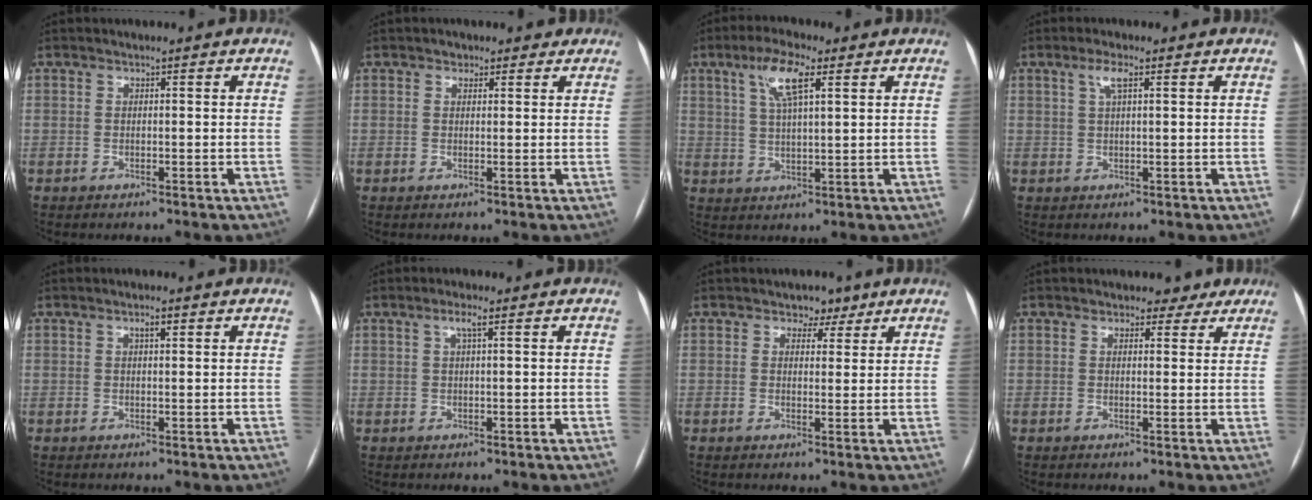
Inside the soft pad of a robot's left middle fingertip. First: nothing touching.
{"total": 2.2, "force": [1.5, 1.6, 0.4], "torque": [0.000, 0.006, 0.016]}
{"total": 7.2, "force": [3.4, 1.5, 6.1], "torque": [-0.121, 0.012, 0.064]}
{"total": 2.6, "force": [1.2, 0.4, 2.3], "torque": [-0.049, 0.008, 0.024]}
{"total": 1.3, "force": [0.6, 0.3, 1.1], "torque": [-0.019, 0.004, 0.009]}
{"total": 1.9, "force": [0.8, 0.1, 1.7], "torque": [-0.037, 0.008, 0.016]}
{"total": 3.2, "force": [2.0, 2.2, 1.0], "torque": [-0.006, 0.002, 0.025]}
{"total": 3.4, "force": [2.6, 2.2, 0.5], "torque": [0.006, 0.001, 0.021]}